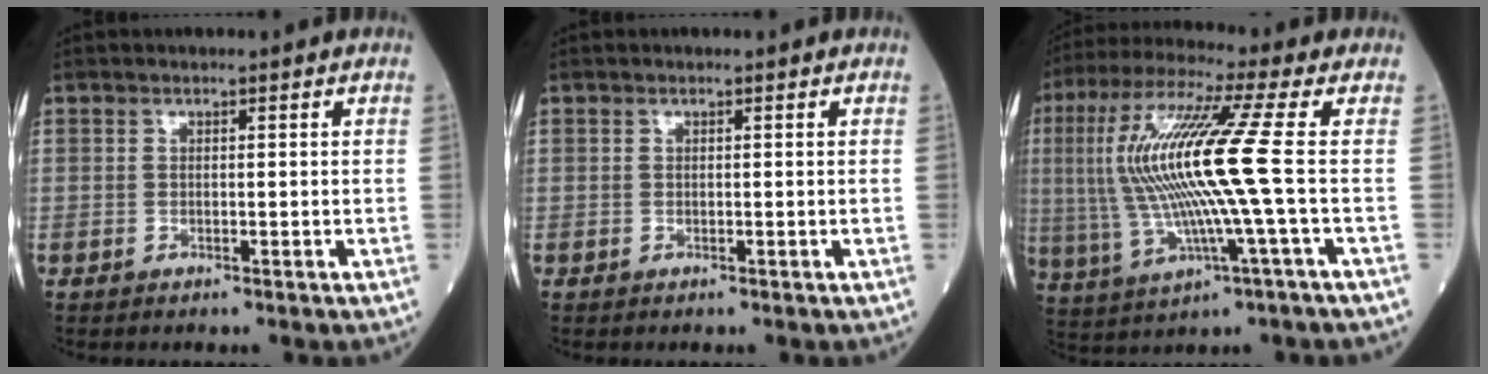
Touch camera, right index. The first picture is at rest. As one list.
[{"total": 0.0}, {"total": 16.4, "force": [0.4, -0.2, 16.4], "torque": [-0.352, 0.012, 0.001]}]